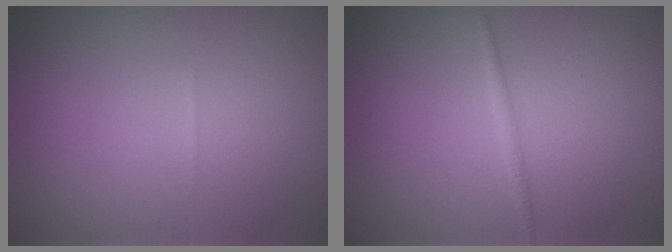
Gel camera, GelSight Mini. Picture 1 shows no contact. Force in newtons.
{"total": 0.8, "press": 0.8, "slide": 0.0}